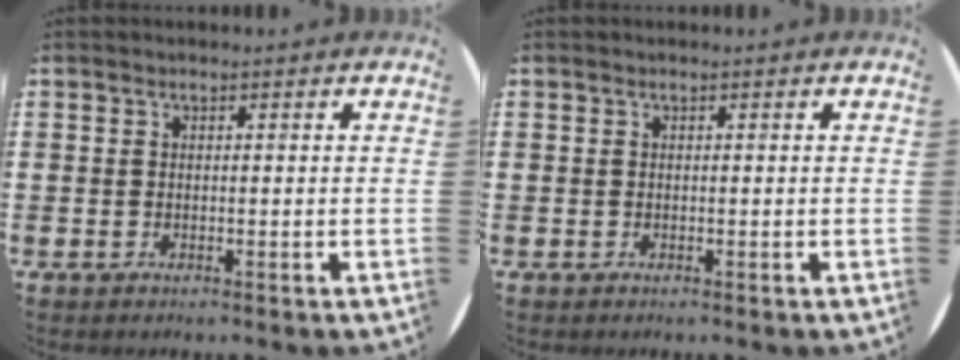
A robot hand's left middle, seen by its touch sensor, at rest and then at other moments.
{"total": 0.0}